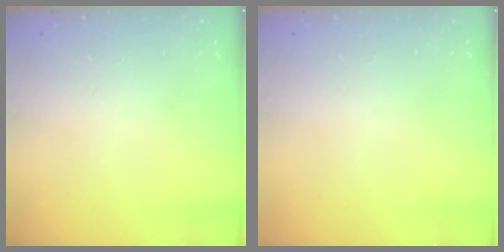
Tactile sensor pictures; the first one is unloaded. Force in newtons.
{"total": 0.0}